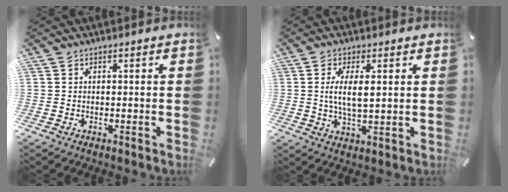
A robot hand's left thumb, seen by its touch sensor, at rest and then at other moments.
{"total": 6.9, "force": [1.4, 2.3, 6.3], "torque": [-0.125, -0.002, 0.018]}